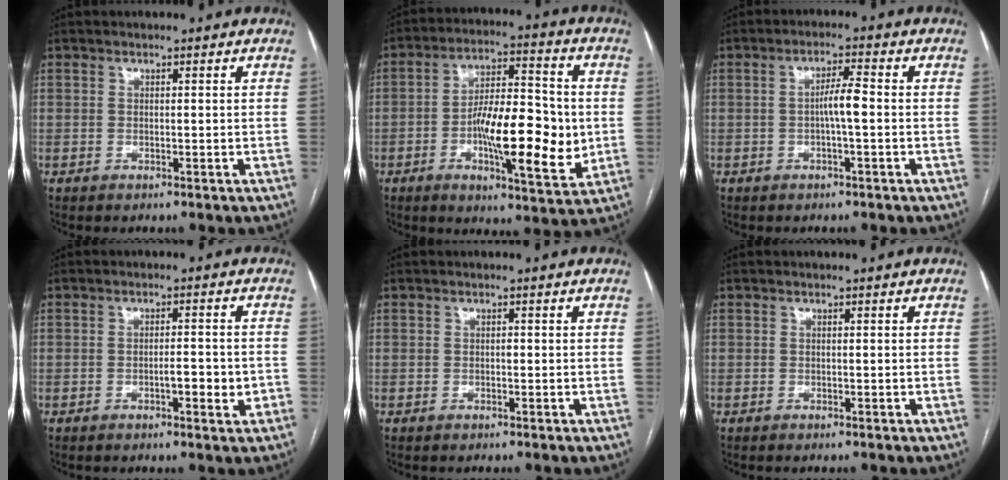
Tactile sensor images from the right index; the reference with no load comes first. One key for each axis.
{"total": 15.7, "fx": -2.5, "fy": 4.5, "fz": 14.9, "tx": -0.240, "ty": 0.005, "tz": -0.041}
{"total": 3.8, "fx": -0.6, "fy": 0.3, "fz": 3.8, "tx": -0.066, "ty": 0.006, "tz": -0.010}
{"total": 3.9, "fx": -1.4, "fy": 1.0, "fz": 3.5, "tx": -0.052, "ty": 0.003, "tz": -0.018}
{"total": 0.6, "fx": -0.3, "fy": 0.3, "fz": 0.4, "tx": -0.005, "ty": 0.002, "tz": -0.007}
{"total": 0.0}